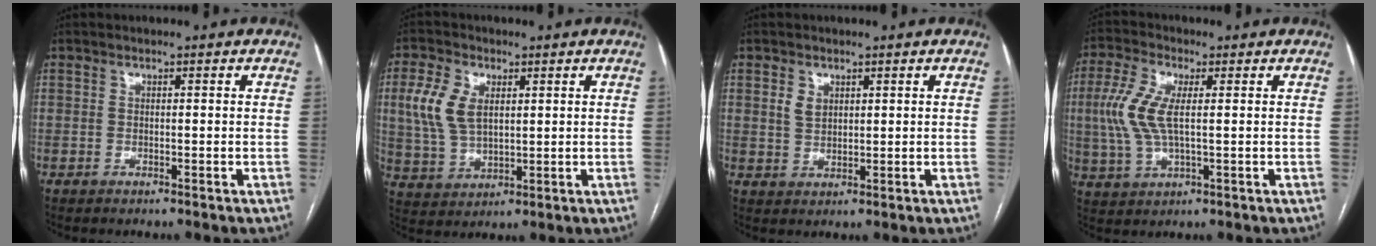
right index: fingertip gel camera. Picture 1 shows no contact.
{"total": 8.3, "force": [2.2, 4.9, 6.3], "torque": [-0.154, 0.012, 0.049]}
{"total": 2.7, "force": [1.2, 1.9, 1.5], "torque": [-0.031, 0.002, 0.029]}
{"total": 8.1, "force": [0.9, 2.9, 7.6], "torque": [-0.191, 0.004, 0.019]}